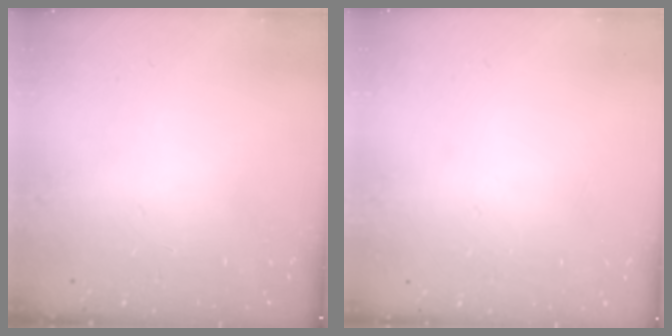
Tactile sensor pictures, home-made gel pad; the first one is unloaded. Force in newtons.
{"total": 0.0}